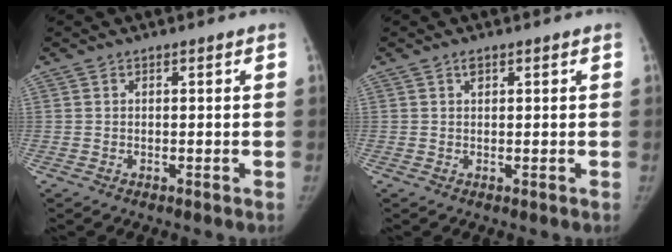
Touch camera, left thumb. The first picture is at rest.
{"total": 0.8, "force": [0.5, 0.4, 0.4], "torque": [0.000, -0.006, 0.007]}